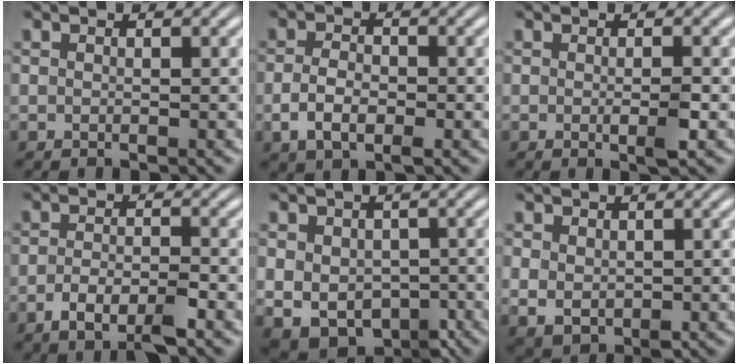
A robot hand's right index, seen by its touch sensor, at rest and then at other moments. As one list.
[{"total": 3.2, "force": [-1.4, 1.8, 2.3], "torque": [-0.044, -0.009, -0.022]}, {"total": 1.4, "force": [-0.4, 0.1, 1.4], "torque": [-0.018, 0.000, -0.012]}, {"total": 3.2, "force": [-2.2, 0.7, 2.3], "torque": [-0.037, -0.006, -0.039]}, {"total": 10.0, "force": [-4.4, 7.6, 4.7], "torque": [-0.114, -0.061, -0.049]}, {"total": 3.3, "force": [-0.2, 2.5, 2.1], "torque": [-0.052, -0.022, 0.017]}]